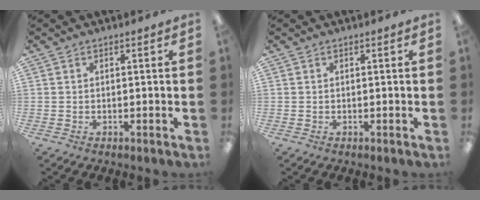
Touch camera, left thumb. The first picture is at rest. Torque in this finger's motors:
{"motor_torque": [-0.07, 0.09, -0.18, 0.08, 0.00]}